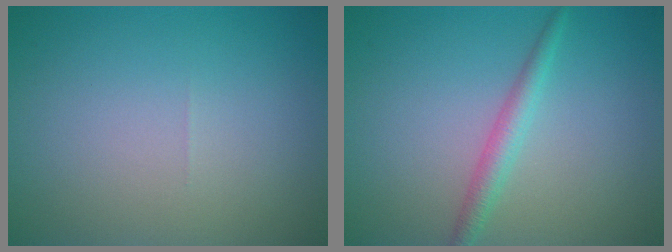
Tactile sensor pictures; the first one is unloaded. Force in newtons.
{"total": 2.1, "press": 2.1, "slide": 0.0}